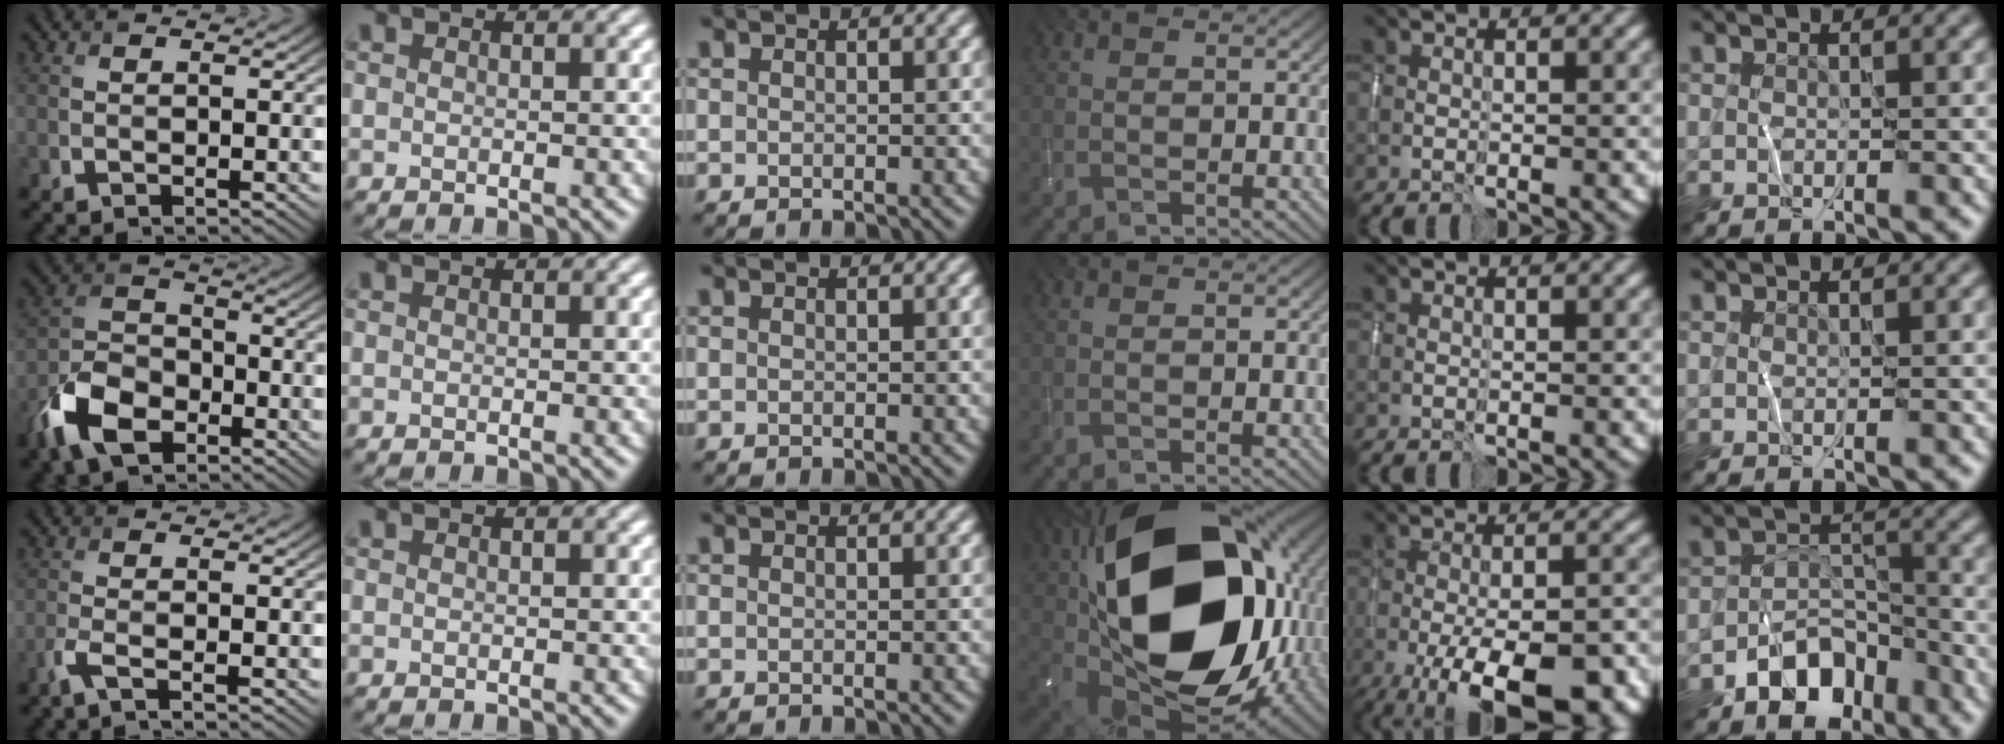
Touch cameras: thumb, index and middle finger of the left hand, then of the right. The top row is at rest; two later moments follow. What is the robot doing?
{"motion": "wipe", "object": "whiteboard"}